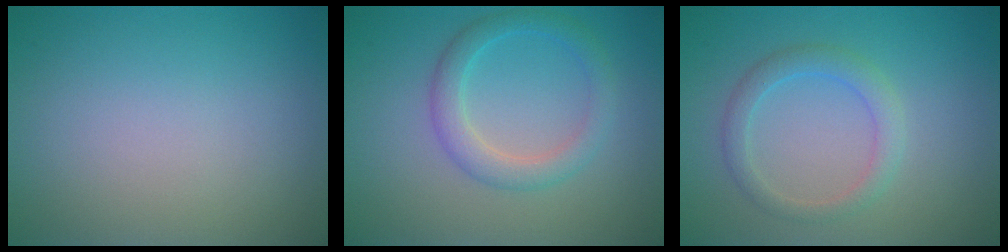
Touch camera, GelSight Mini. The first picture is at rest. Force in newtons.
{"total": 3.0, "press": 3.0, "slide": 0.1}
{"total": 2.3, "press": 2.3, "slide": 0.1}